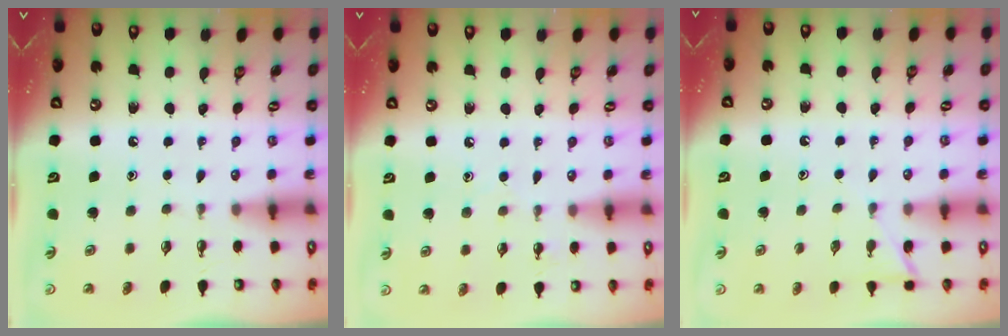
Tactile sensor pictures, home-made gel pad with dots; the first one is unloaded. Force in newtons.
{"total": 4.4, "press": 4.4, "slide": 0.5}
{"total": 5.7, "press": 5.7, "slide": 0.5}